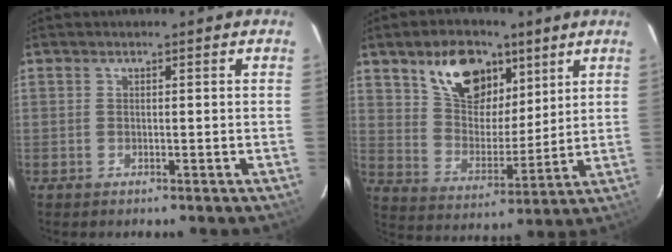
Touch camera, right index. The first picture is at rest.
{"total": 15.2, "force": [8.7, 8.7, 8.9], "torque": [-0.158, 0.024, 0.164]}